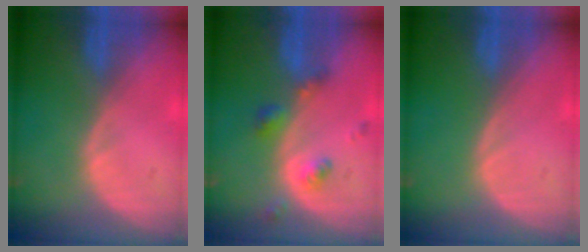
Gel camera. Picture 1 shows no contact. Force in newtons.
{"total": 4.8, "press": 4.4, "slide": 2.1}
{"total": 0.0}